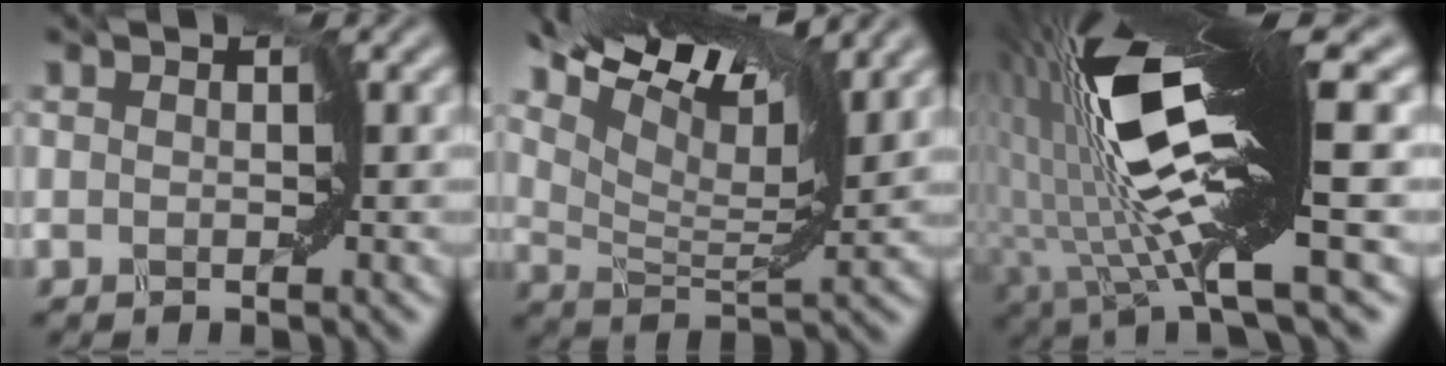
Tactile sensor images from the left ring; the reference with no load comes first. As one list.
[{"total": 9.8, "force": [7.8, 2.0, 5.4], "torque": [-0.100, 0.021, 0.117]}, {"total": 12.9, "force": [1.0, 2.0, 12.7], "torque": [-0.249, 0.011, 0.023]}]